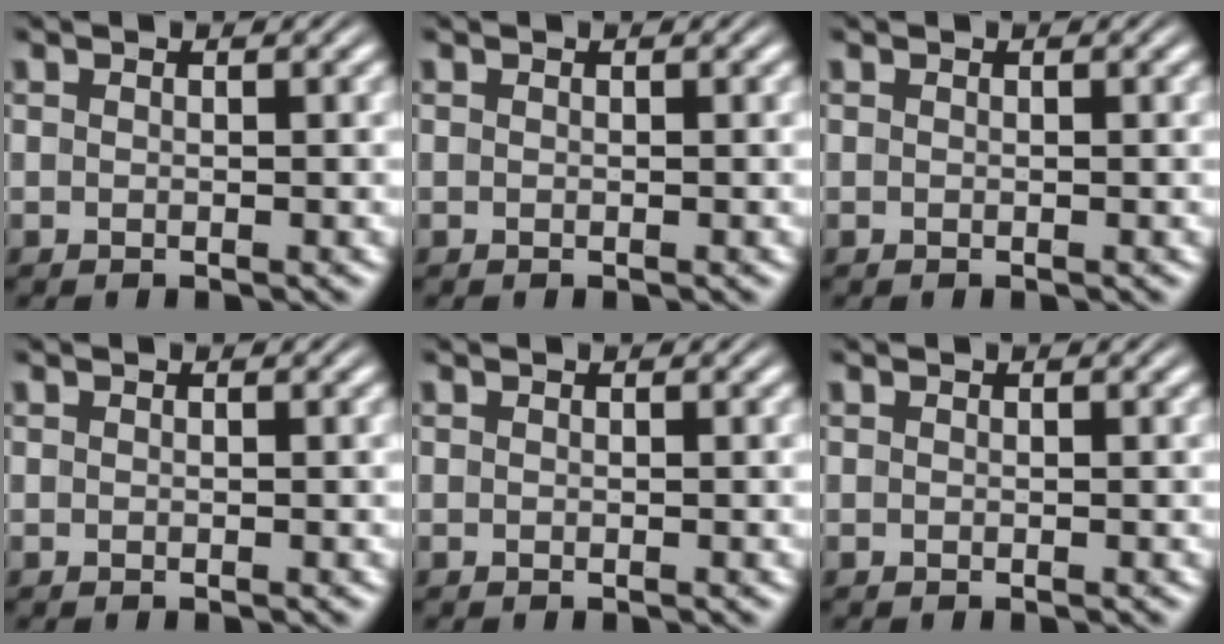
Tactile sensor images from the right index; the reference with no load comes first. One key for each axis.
{"total": 0.0}
{"total": 0.0}
{"total": 0.0}
{"total": 0.0}
{"total": 0.0}